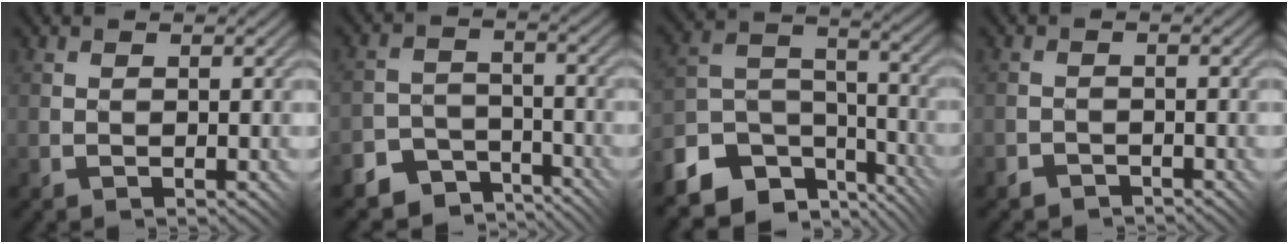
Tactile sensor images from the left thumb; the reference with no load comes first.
{"total": 6.6, "force": [-5.4, 3.5, 1.8], "torque": [-0.029, -0.009, -0.099]}
{"total": 12.0, "force": [-8.7, 6.8, 4.5], "torque": [-0.127, -0.018, -0.145]}
{"total": 2.0, "force": [-1.9, 0.8, -0.3], "torque": [0.012, 0.011, -0.037]}